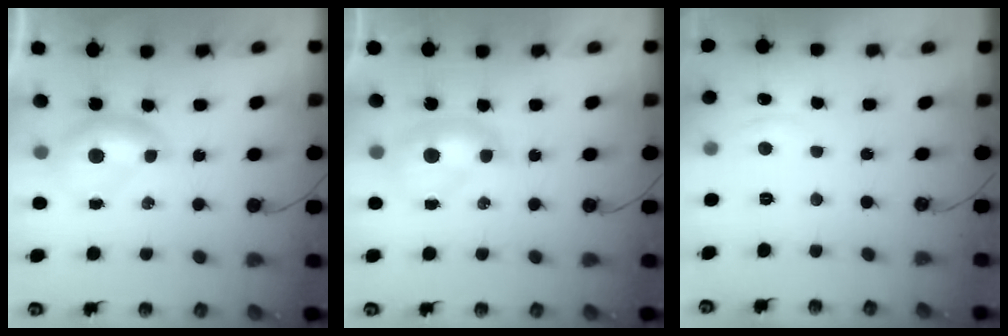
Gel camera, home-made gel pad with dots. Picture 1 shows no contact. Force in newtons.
{"total": 1.4, "press": 1.4, "slide": 0.1}
{"total": 0.8, "press": 0.0, "slide": 0.8}